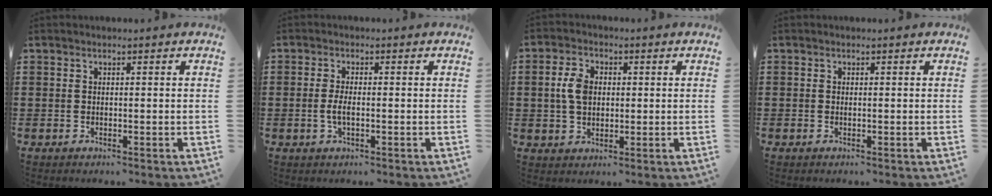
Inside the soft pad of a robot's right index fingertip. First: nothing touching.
{"total": 2.4, "force": [-0.4, 0.7, 2.3], "torque": [-0.056, -0.006, -0.012]}
{"total": 4.8, "force": [0.4, 3.2, 3.6], "torque": [-0.091, 0.008, 0.001]}
{"total": 0.0}